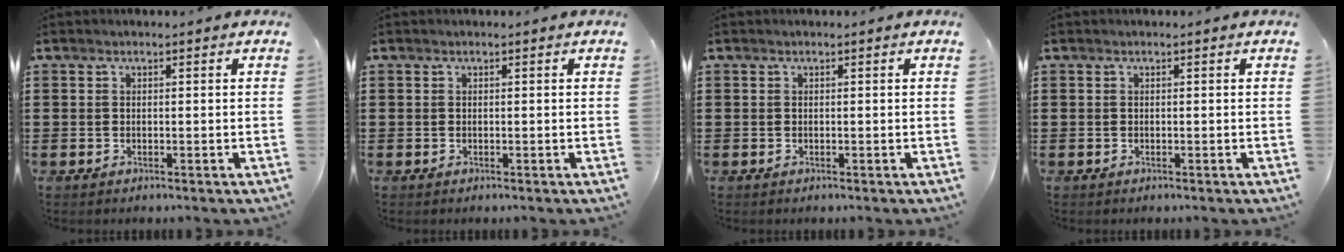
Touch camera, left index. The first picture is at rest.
{"total": 0.0}
{"total": 0.0}
{"total": 0.0}